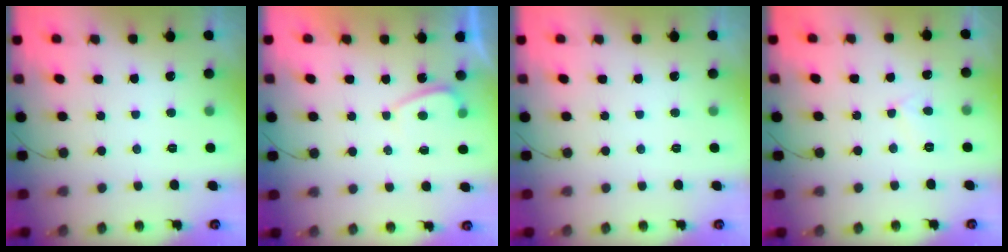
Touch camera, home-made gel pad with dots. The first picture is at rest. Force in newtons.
{"total": 1.1, "press": 1.0, "slide": 0.5}
{"total": 0.0}
{"total": 4.3, "press": 4.3, "slide": 0.5}